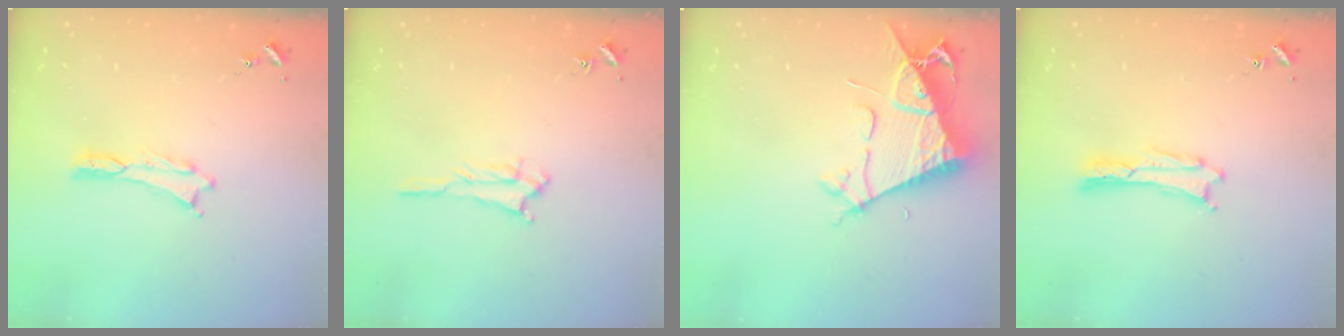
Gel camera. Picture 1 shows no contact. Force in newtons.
{"total": 1.6, "press": 1.6, "slide": 0.3}
{"total": 7.7, "press": 7.7, "slide": 0.8}
{"total": 0.0}